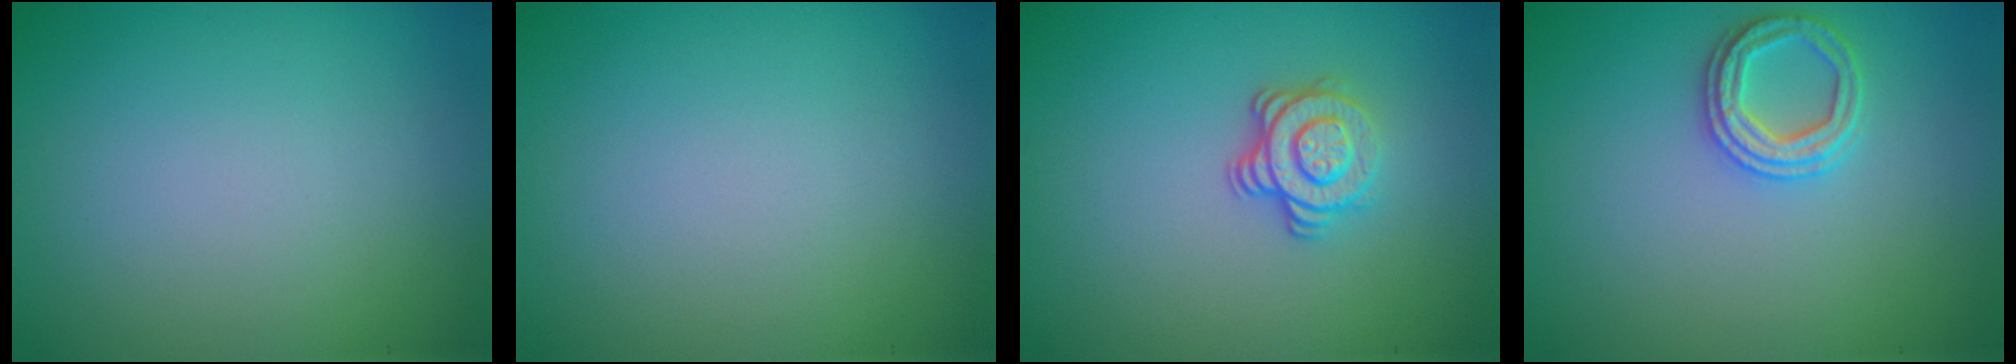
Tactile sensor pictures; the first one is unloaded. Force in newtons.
{"total": 0.0}
{"total": 3.4, "press": 2.5, "slide": 2.3}
{"total": 2.4, "press": 2.4, "slide": 0.2}